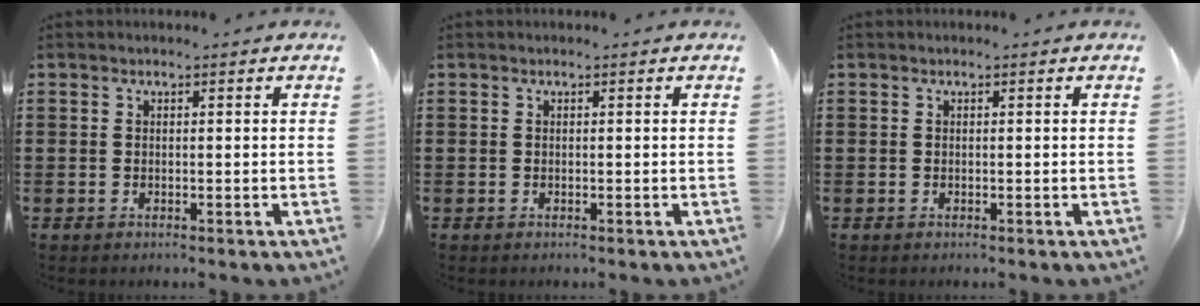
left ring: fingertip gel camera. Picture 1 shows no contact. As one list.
[{"total": 0.0}, {"total": 0.0}]